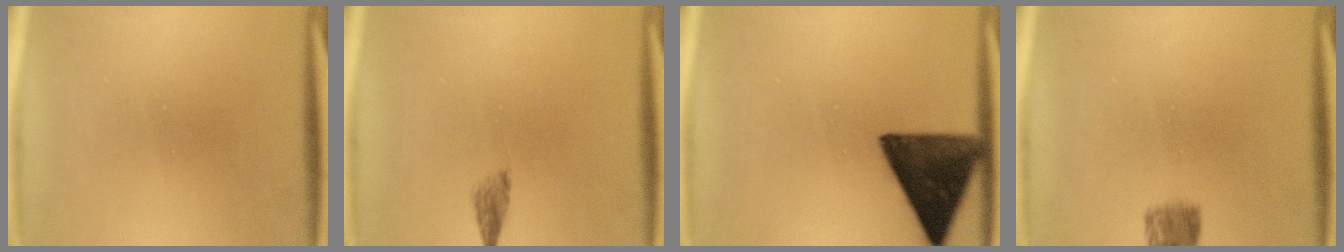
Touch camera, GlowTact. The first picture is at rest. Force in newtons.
{"total": 3.0}
{"total": 14.1}
{"total": 3.7}